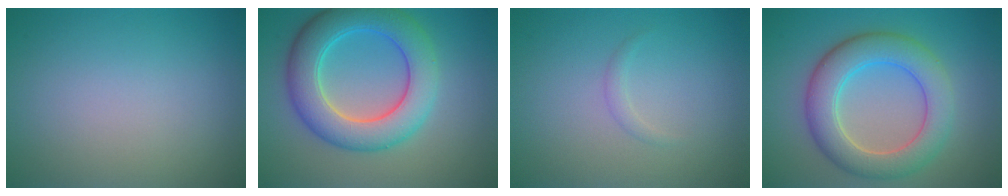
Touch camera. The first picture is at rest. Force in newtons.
{"total": 7.7, "press": 7.7, "slide": 0.3}
{"total": 0.7, "press": 0.7, "slide": 0.0}
{"total": 6.6, "press": 6.6, "slide": 0.4}